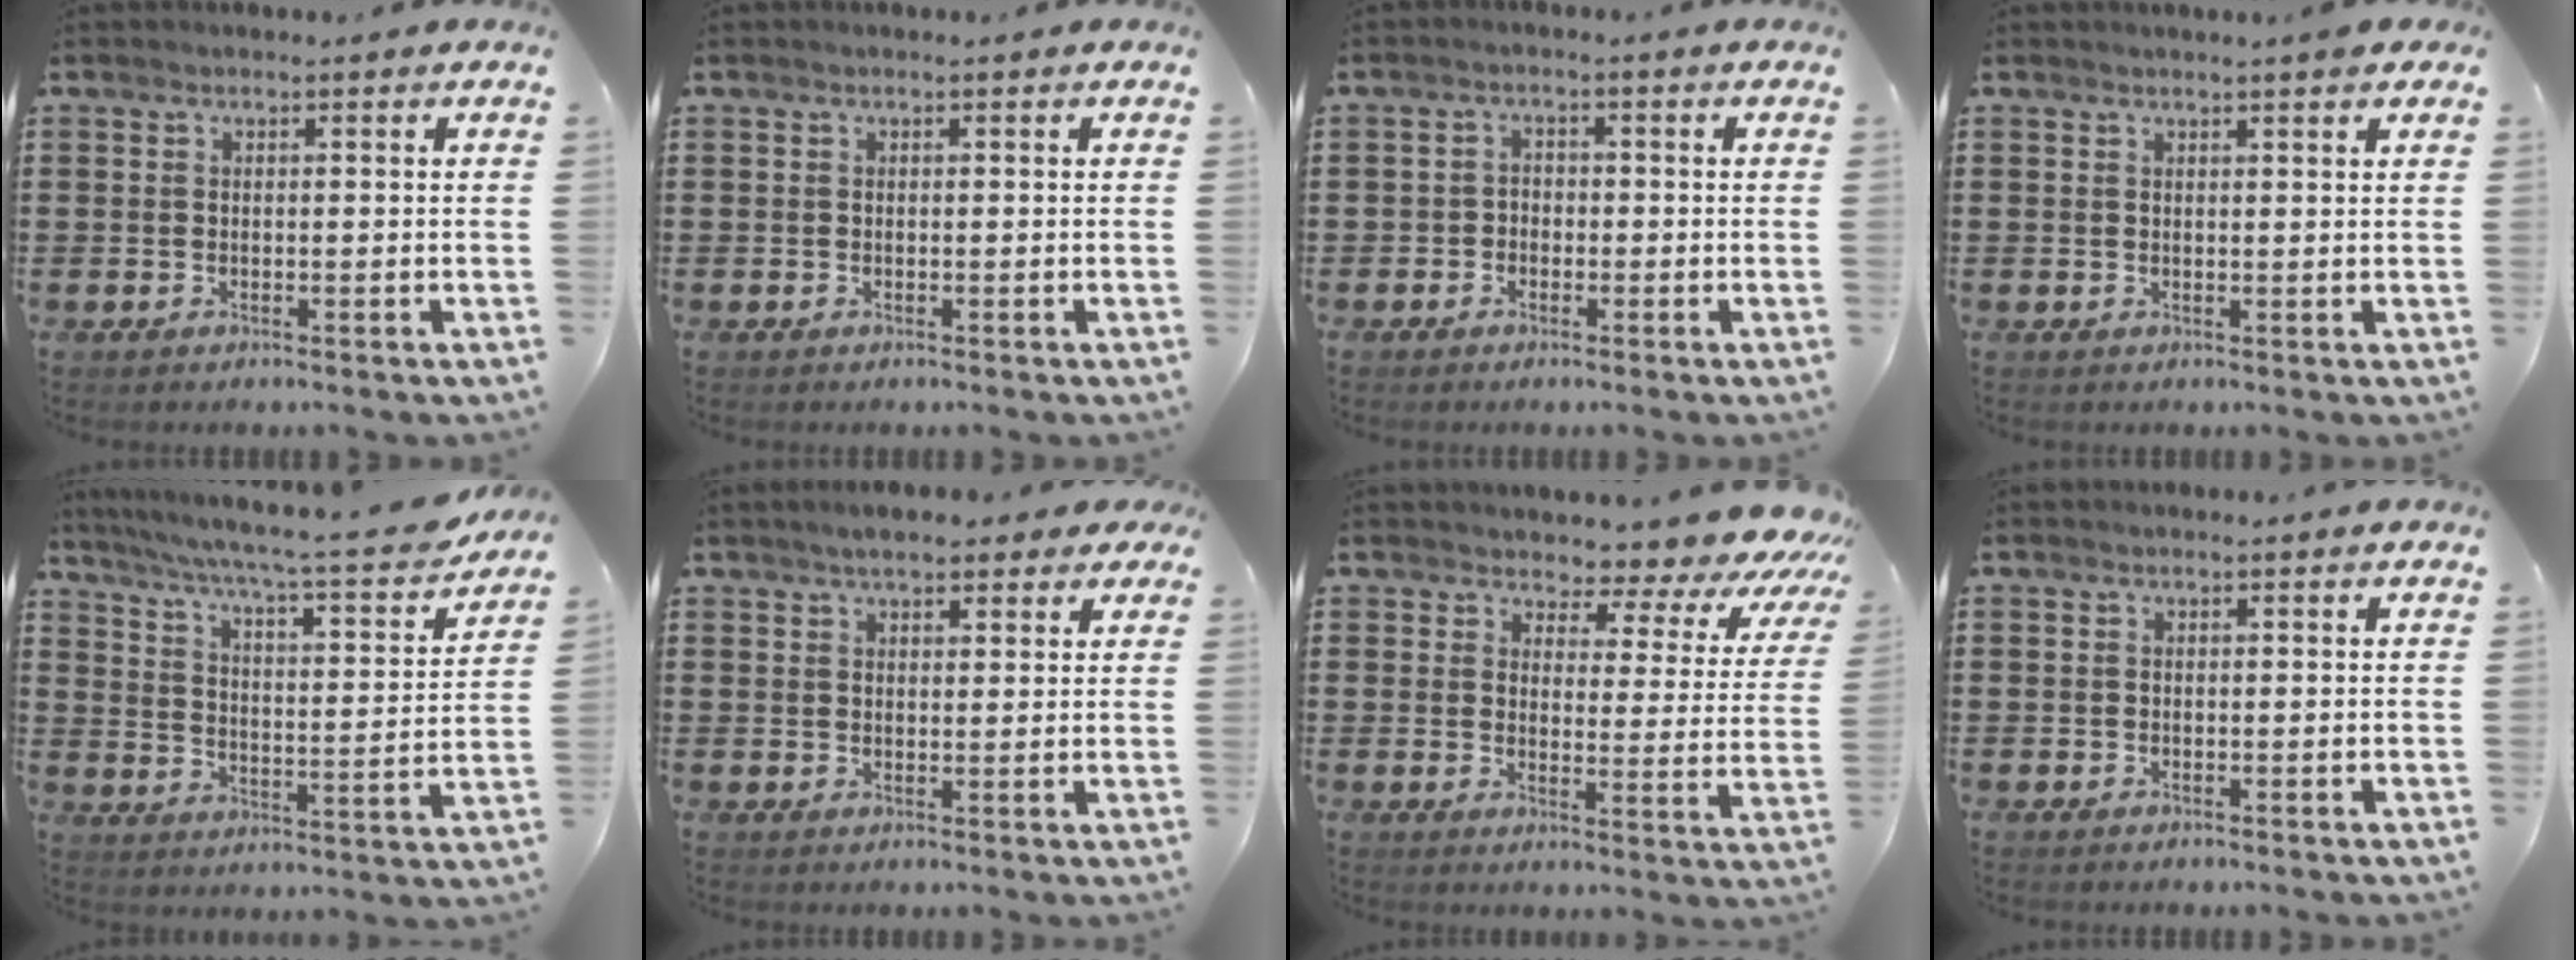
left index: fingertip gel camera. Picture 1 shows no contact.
{"total": 0.0}
{"total": 1.7, "force": [-1.1, 1.3, 0.2], "torque": [-0.010, 0.005, -0.027]}
{"total": 1.7, "force": [1.5, -0.1, 0.7], "torque": [-0.018, 0.000, 0.029]}
{"total": 6.2, "force": [5.3, 0.0, 3.2], "torque": [-0.087, -0.040, 0.083]}
{"total": 4.1, "force": [3.3, 1.4, 2.0], "torque": [-0.048, 0.006, 0.061]}
{"total": 4.5, "force": [4.0, 1.8, 1.3], "torque": [-0.045, -0.030, 0.063]}
{"total": 0.0}